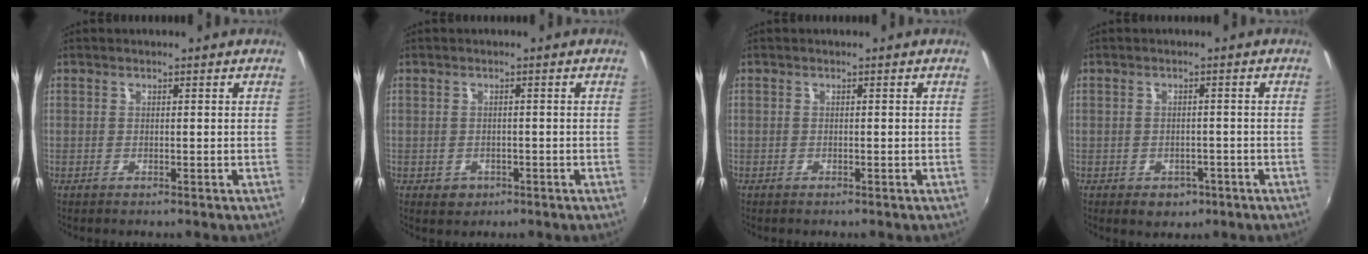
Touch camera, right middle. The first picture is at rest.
{"total": 2.4, "force": [-0.9, 2.1, 0.8], "torque": [-0.019, -0.003, -0.008]}
{"total": 0.6, "force": [-0.4, 0.4, 0.0], "torque": [-0.001, 0.001, -0.008]}
{"total": 4.1, "force": [-2.1, 3.1, 1.7], "torque": [-0.039, -0.007, -0.020]}